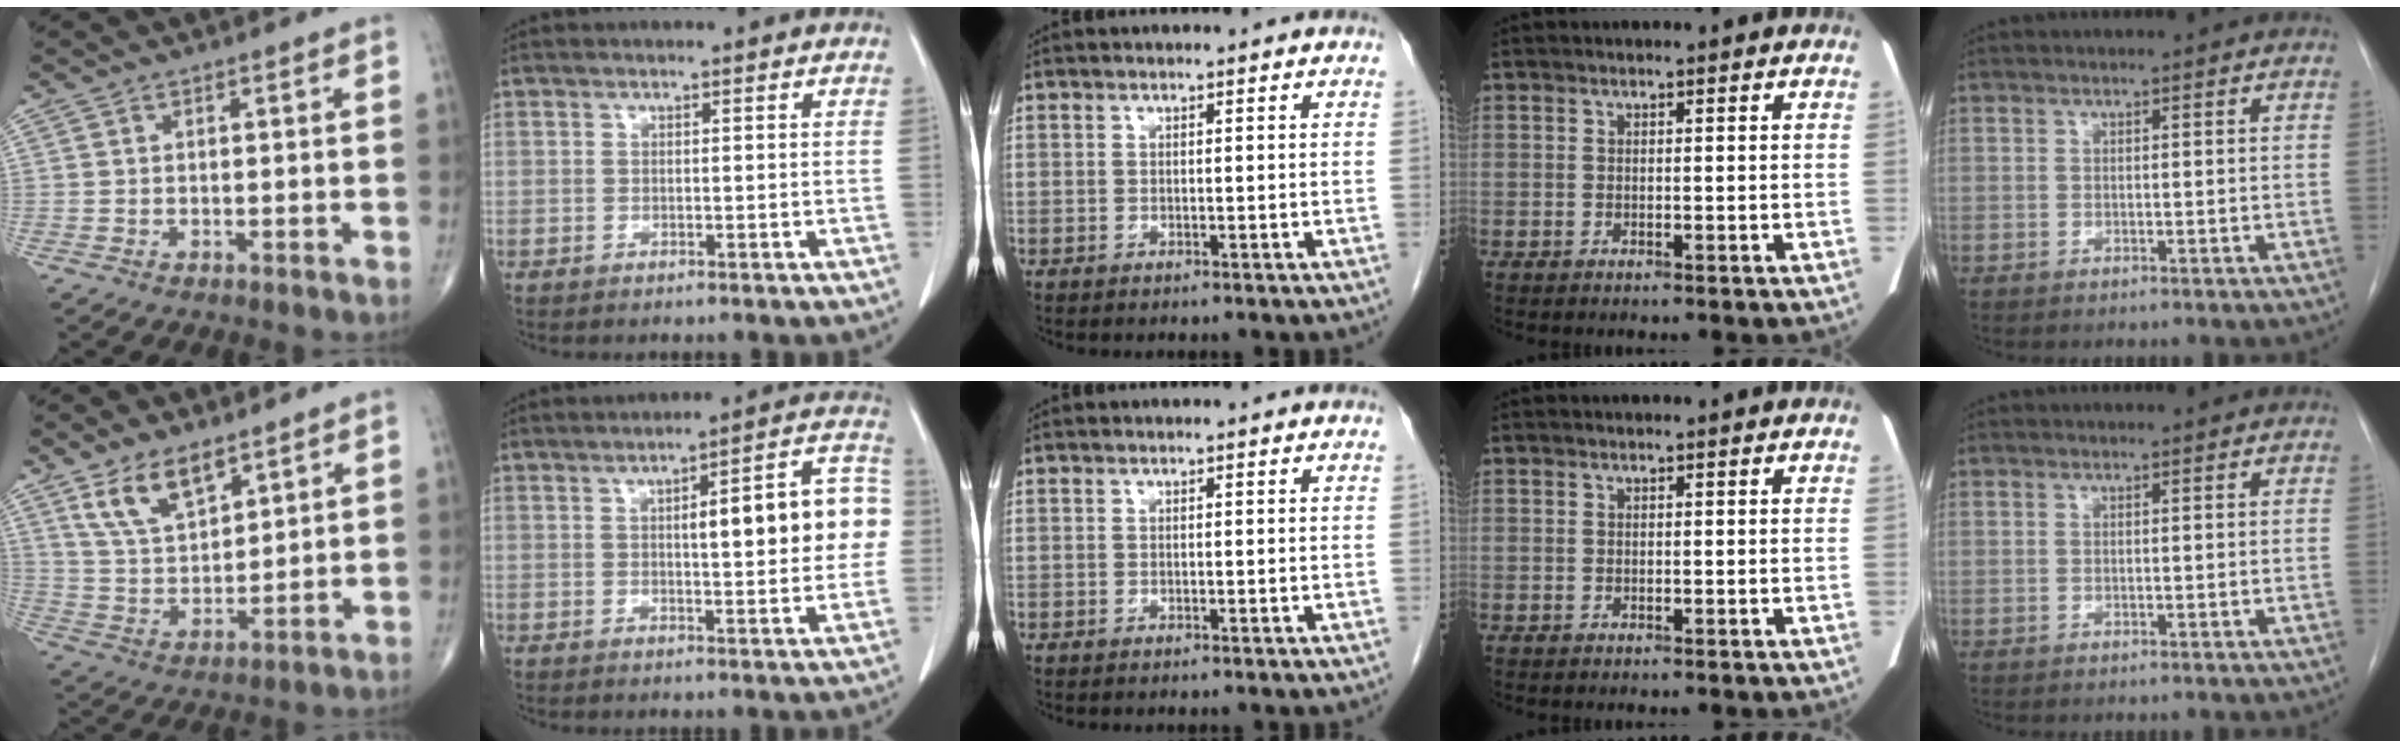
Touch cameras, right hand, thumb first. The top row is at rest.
{"thumb": {"total": 10.0, "force": [6.3, 4.6, 6.2], "torque": [-0.102, -0.033, 0.130]}, "index": {"total": 12.8, "force": [1.2, 2.9, 12.4], "torque": [-0.152, 0.034, 0.014]}}